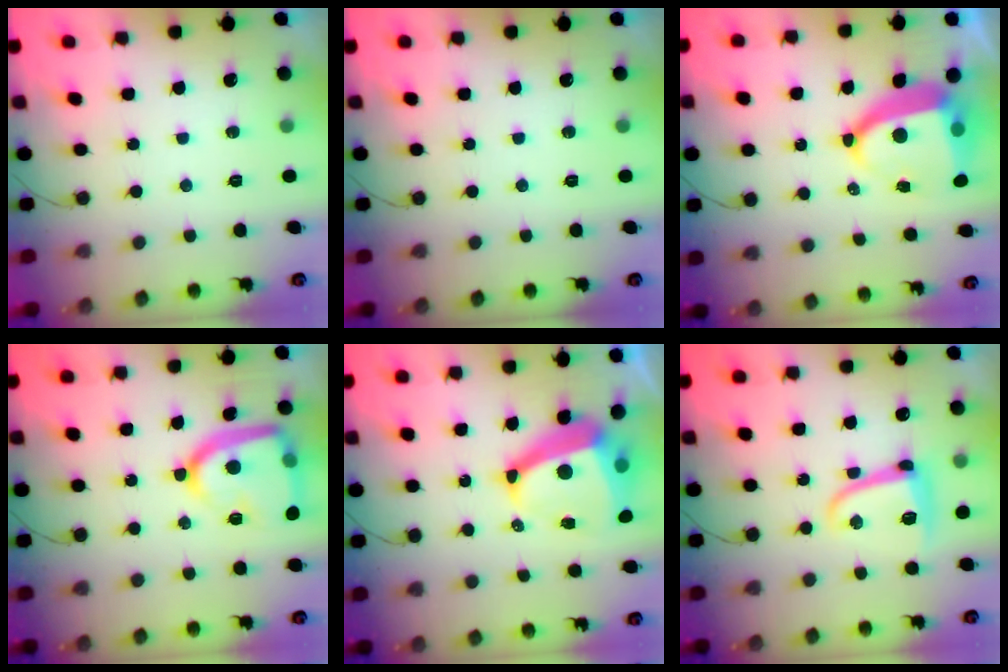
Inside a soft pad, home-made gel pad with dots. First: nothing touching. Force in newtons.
{"total": 0.0}
{"total": 11.4, "press": 11.2, "slide": 1.5}
{"total": 16.8, "press": 16.8, "slide": 1.0}
{"total": 11.8, "press": 11.7, "slide": 1.3}
{"total": 10.2, "press": 10.2, "slide": 0.4}